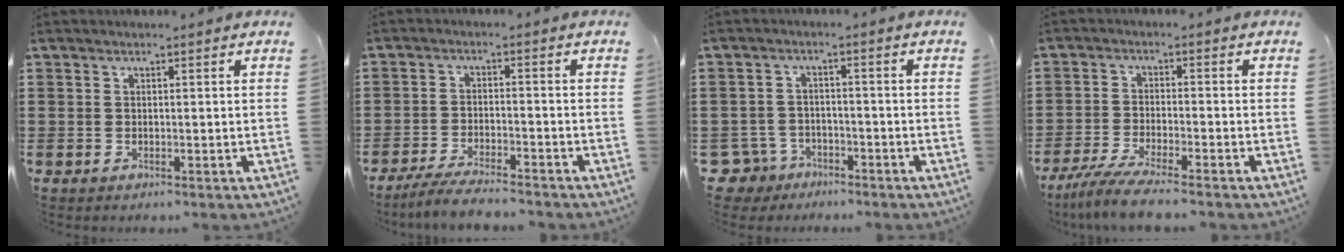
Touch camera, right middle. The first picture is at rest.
{"total": 4.5, "force": [-4.2, 0.1, 1.7], "torque": [-0.043, -0.008, -0.085]}
{"total": 3.9, "force": [-3.2, 2.1, 0.8], "torque": [-0.051, -0.006, -0.075]}
{"total": 5.3, "force": [-4.6, -0.2, 2.7], "torque": [-0.073, -0.024, -0.092]}